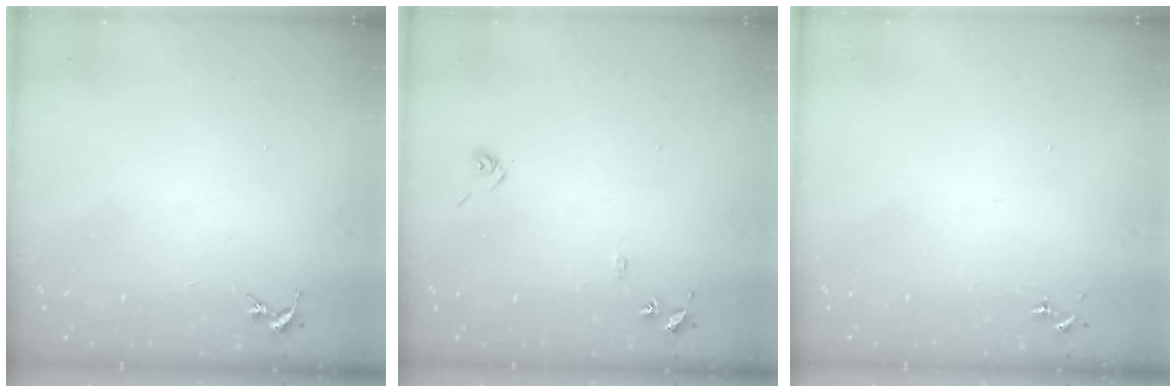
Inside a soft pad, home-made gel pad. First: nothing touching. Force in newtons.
{"total": 7.2, "press": 7.2, "slide": 0.7}
{"total": 0.0}